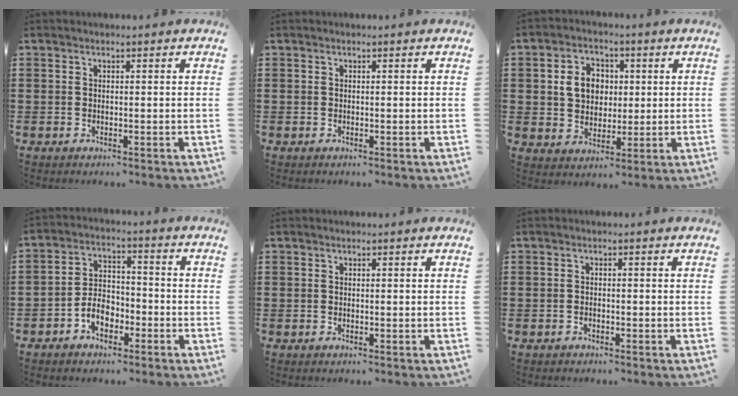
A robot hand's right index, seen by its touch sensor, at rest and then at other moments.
{"total": 0.0}
{"total": 6.4, "force": [1.0, 5.4, 3.3], "torque": [-0.076, 0.016, 0.014]}
{"total": 5.1, "force": [-2.7, 3.4, 2.7], "torque": [-0.058, 0.012, -0.053]}
{"total": 0.0}
{"total": 0.8, "force": [-0.7, 0.4, 0.1], "torque": [-0.005, 0.001, -0.015]}